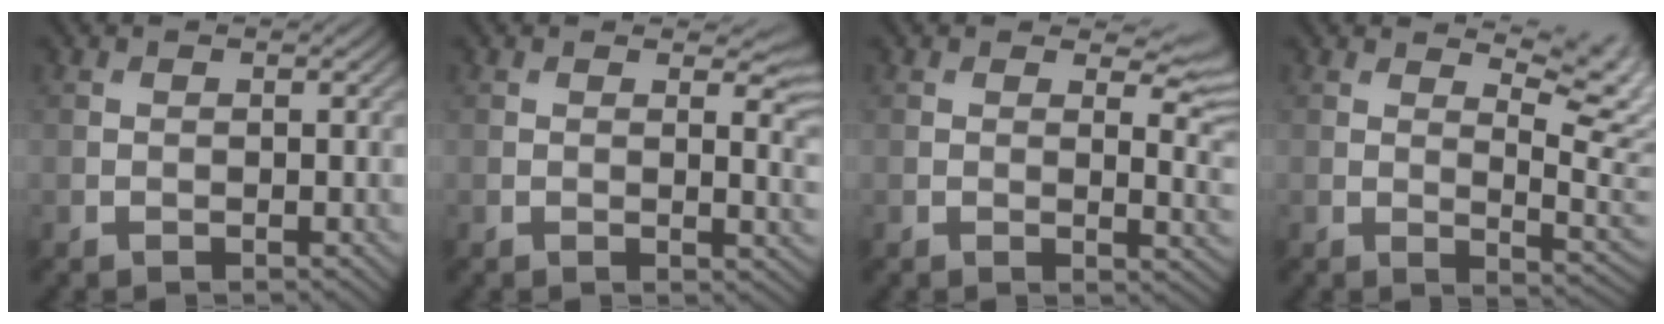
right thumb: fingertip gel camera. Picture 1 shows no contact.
{"total": 3.5, "force": [1.5, 1.3, 2.9], "torque": [-0.040, -0.008, 0.024]}
{"total": 5.4, "force": [3.0, 2.2, 3.8], "torque": [-0.048, -0.006, 0.044]}
{"total": 8.1, "force": [4.7, 2.6, 6.1], "torque": [-0.095, 0.003, 0.068]}